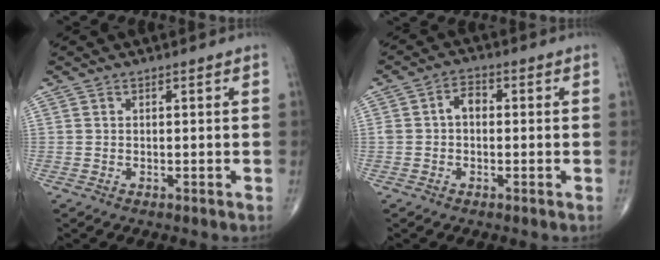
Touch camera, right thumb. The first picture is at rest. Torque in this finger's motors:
{"motor_torque": [-0.16, 0.04, 0.62, -0.05, 0.01]}